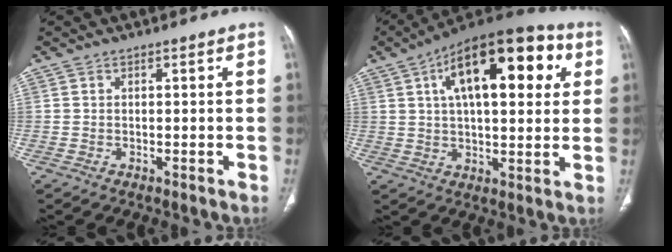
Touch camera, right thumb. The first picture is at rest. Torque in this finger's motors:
{"motor_torque": [-0.21, 3.89, 2.02, 0.75, 0.18]}